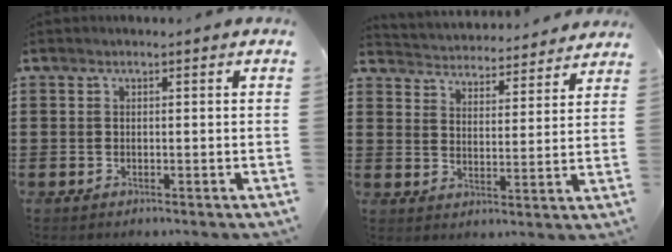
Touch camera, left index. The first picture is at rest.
{"total": 3.9, "force": [3.8, 0.1, -0.7], "torque": [-0.011, -0.032, 0.063]}